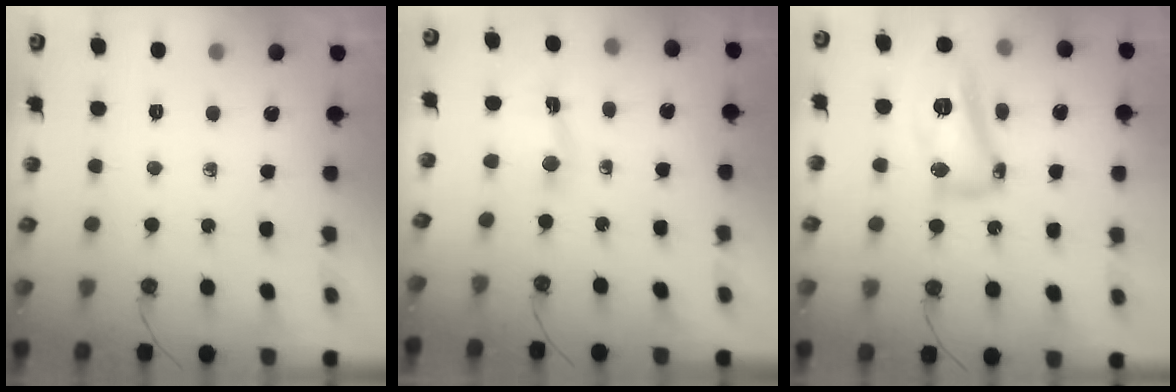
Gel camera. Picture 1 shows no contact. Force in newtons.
{"total": 2.0, "press": 2.0, "slide": 0.4}
{"total": 14.0, "press": 13.9, "slide": 1.6}